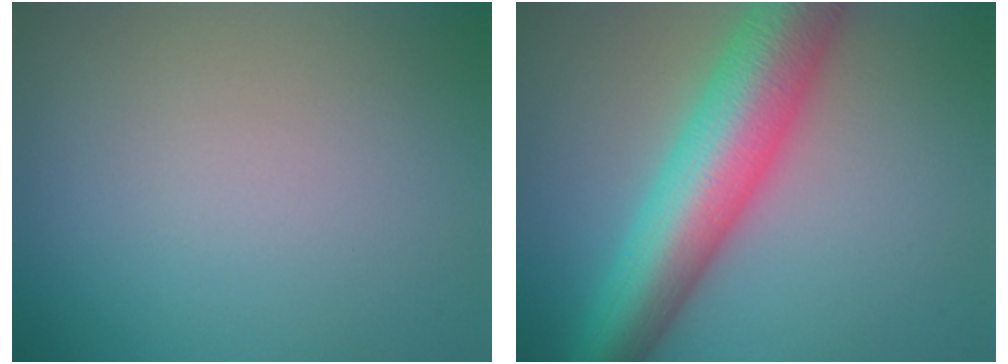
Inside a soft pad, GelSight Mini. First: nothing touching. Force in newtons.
{"total": 10.2, "press": 10.2, "slide": 0.3}